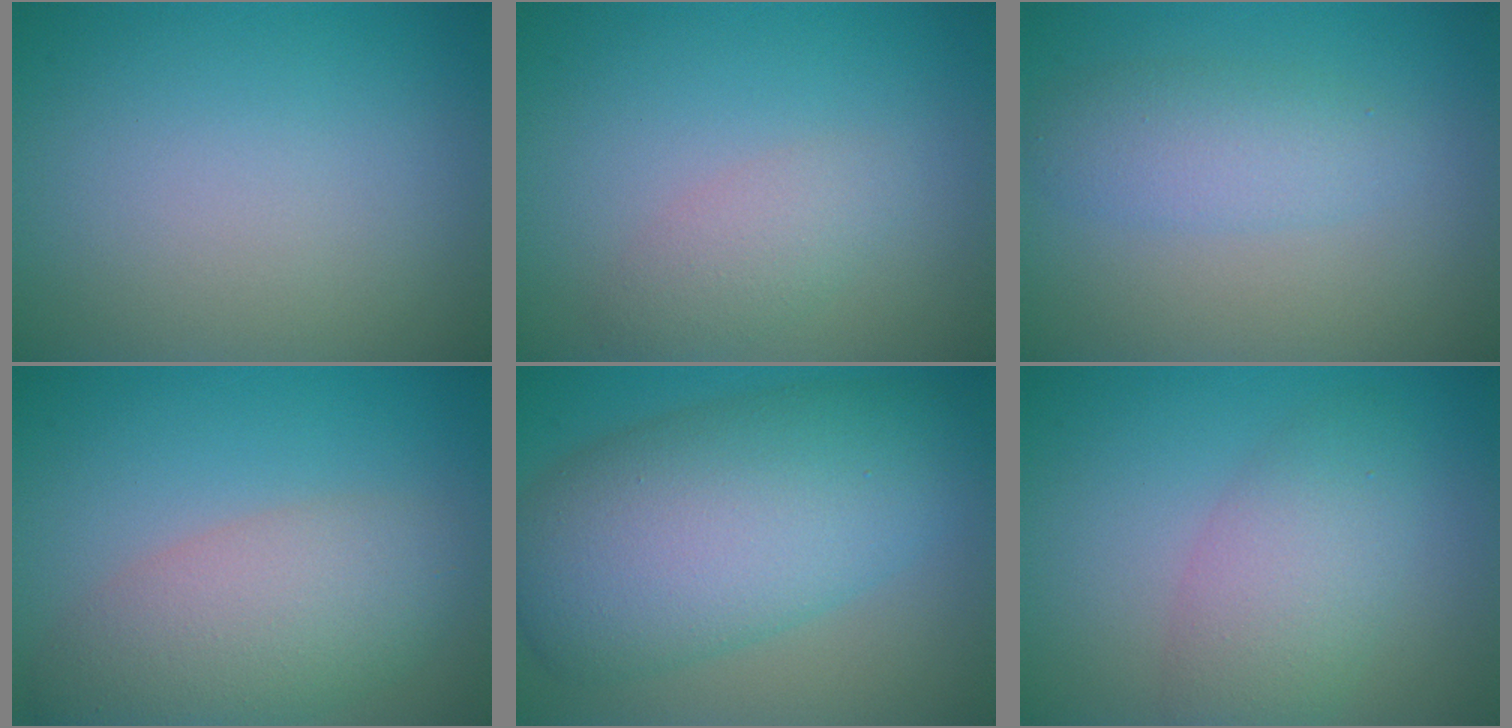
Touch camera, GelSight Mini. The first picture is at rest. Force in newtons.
{"total": 2.1, "press": 2.1, "slide": 0.2}
{"total": 2.9, "press": 2.9, "slide": 0.1}
{"total": 6.1, "press": 6.1, "slide": 0.5}
{"total": 11.0, "press": 11.0, "slide": 0.4}
{"total": 4.6, "press": 4.6, "slide": 0.3}